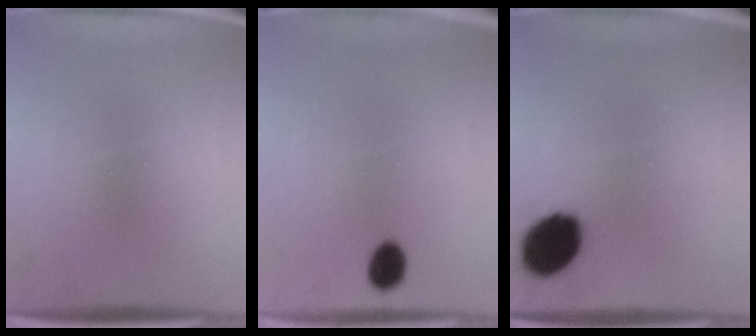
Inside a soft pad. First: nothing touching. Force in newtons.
{"total": 4.6}
{"total": 13.1}